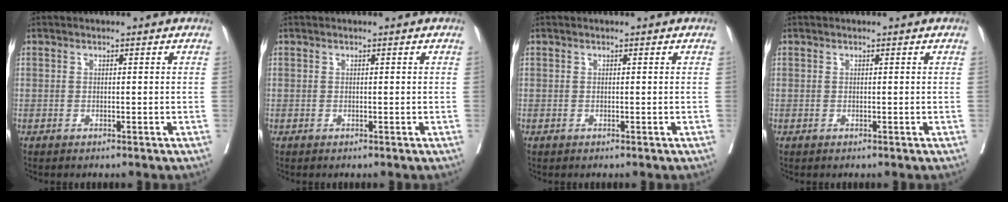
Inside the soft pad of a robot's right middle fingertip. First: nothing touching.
{"total": 0.0}
{"total": 0.0}
{"total": 0.0}